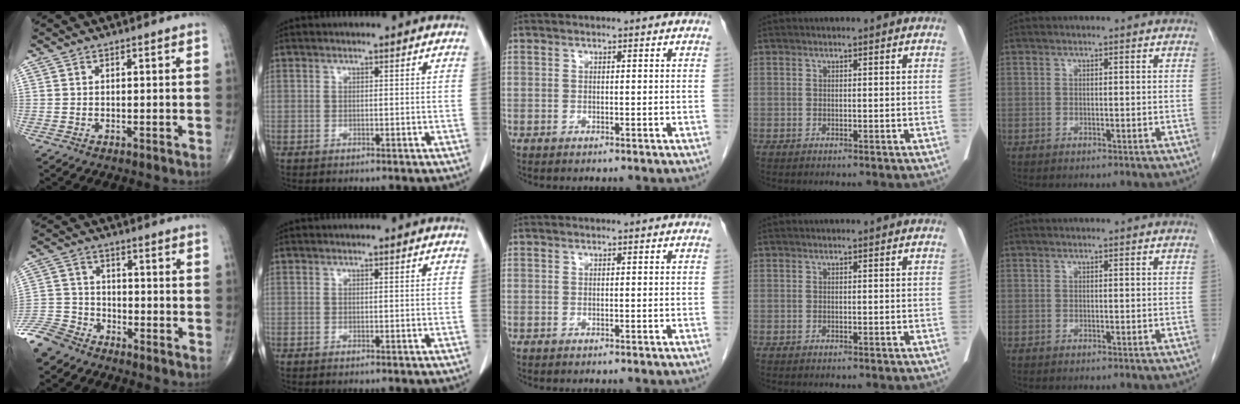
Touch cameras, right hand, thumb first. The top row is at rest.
{"thumb": {"total": 8.5, "force": [-7.1, 4.3, 1.8], "torque": [-0.039, 0.022, -0.149]}}